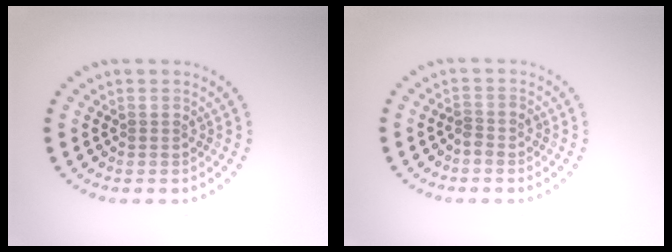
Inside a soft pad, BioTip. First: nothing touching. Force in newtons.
{"total": 1.1, "press": 0.8, "slide": 0.6}